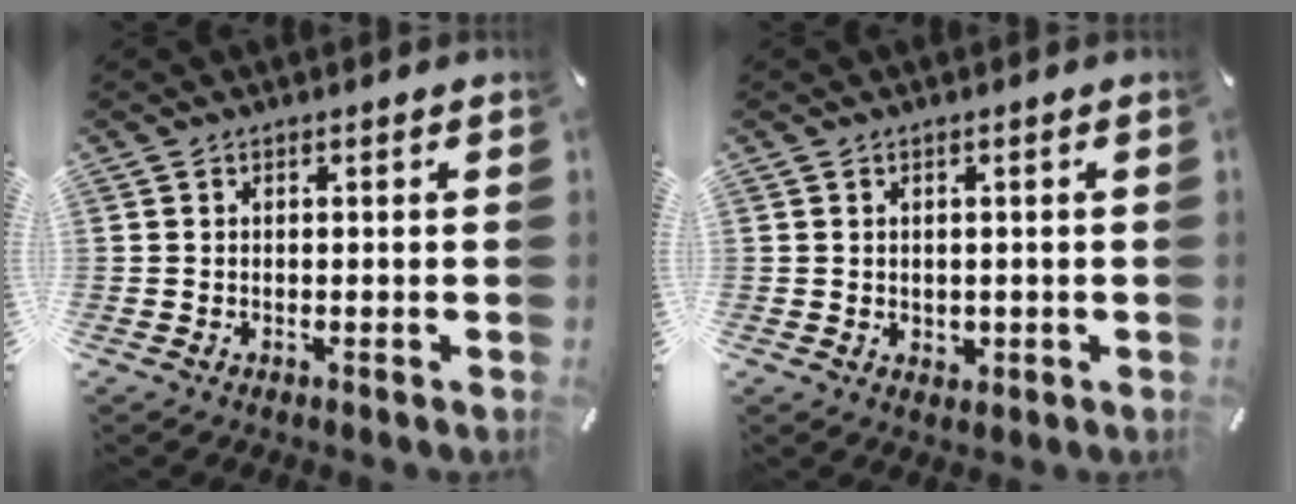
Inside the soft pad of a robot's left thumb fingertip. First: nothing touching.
{"total": 1.7, "force": [0.3, 1.6, 0.4], "torque": [-0.010, 0.004, 0.004]}